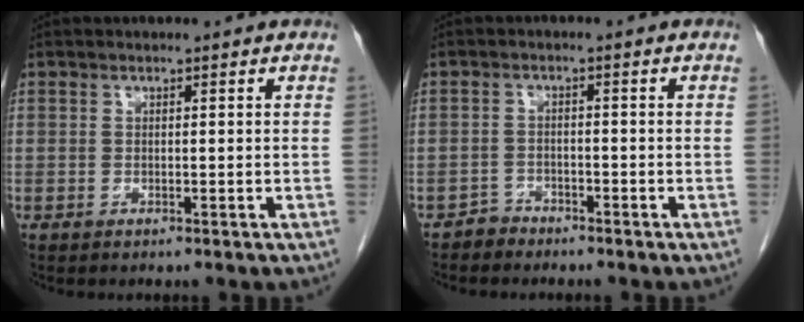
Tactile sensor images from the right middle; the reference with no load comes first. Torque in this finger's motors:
{"motor_torque": [0.26, -0.26, 0.01, 0.00]}